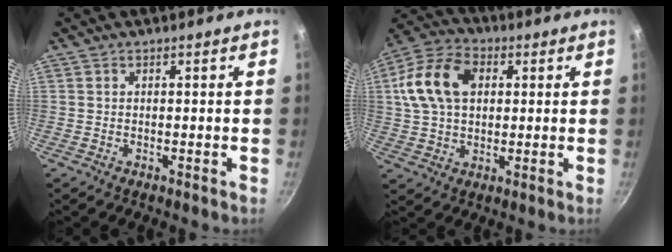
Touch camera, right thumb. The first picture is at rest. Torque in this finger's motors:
{"motor_torque": [-0.52, 1.40, 0.46, -0.37, 0.12]}